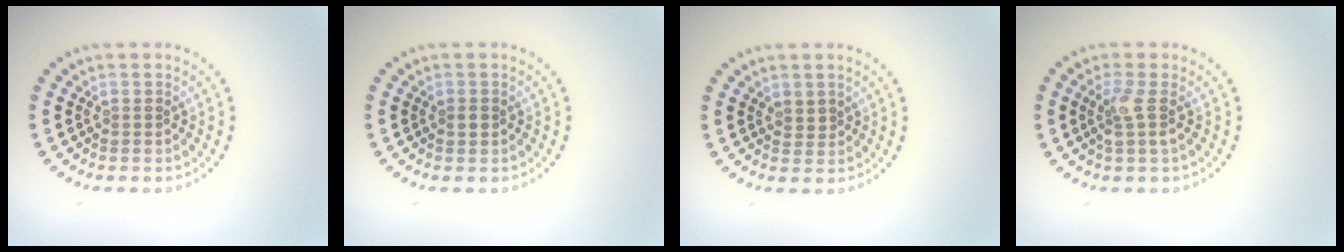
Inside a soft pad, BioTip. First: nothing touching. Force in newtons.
{"total": 0.9, "press": 0.9, "slide": 0.1}
{"total": 0.7, "press": 0.5, "slide": 0.6}
{"total": 2.0, "press": 1.5, "slide": 1.3}